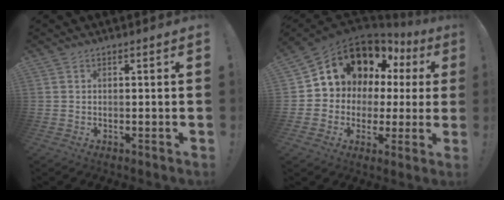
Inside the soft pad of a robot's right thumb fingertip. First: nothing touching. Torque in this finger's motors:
{"motor_torque": [1.70, 1.71, 0.44, 0.06, 0.23]}